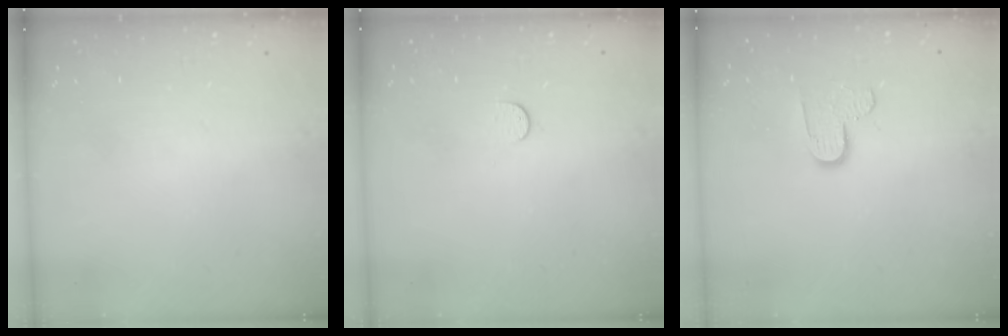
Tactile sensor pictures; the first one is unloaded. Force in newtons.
{"total": 3.9, "press": 3.9, "slide": 0.5}
{"total": 7.0, "press": 7.0, "slide": 0.3}